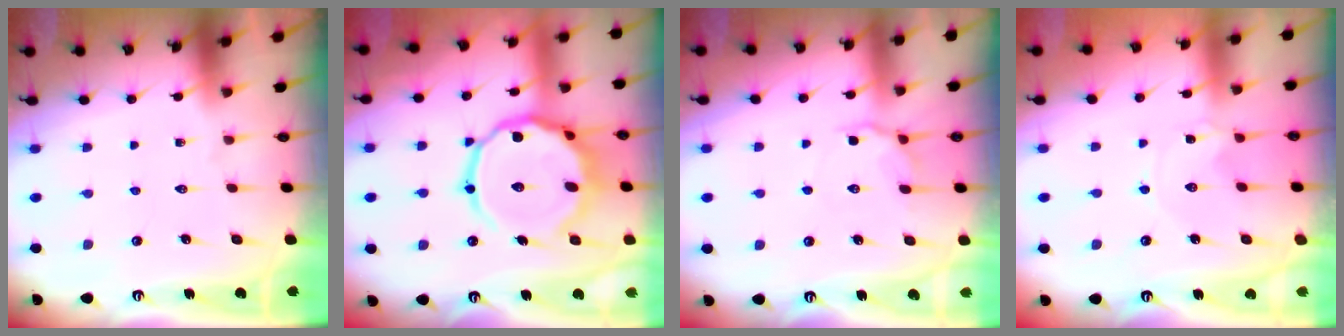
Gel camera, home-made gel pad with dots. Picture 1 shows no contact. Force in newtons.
{"total": 16.9, "press": 16.8, "slide": 1.4}
{"total": 5.1, "press": 4.9, "slide": 1.4}
{"total": 1.5, "press": 1.4, "slide": 0.2}